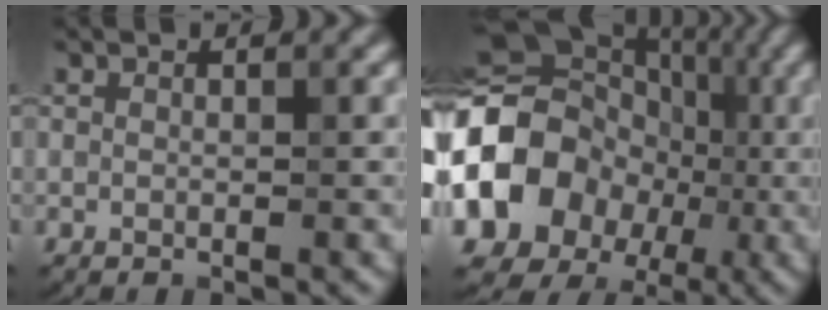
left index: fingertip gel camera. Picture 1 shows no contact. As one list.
[{"total": 11.0, "force": [-2.4, 9.0, 5.7], "torque": [-0.095, 0.013, -0.057]}]